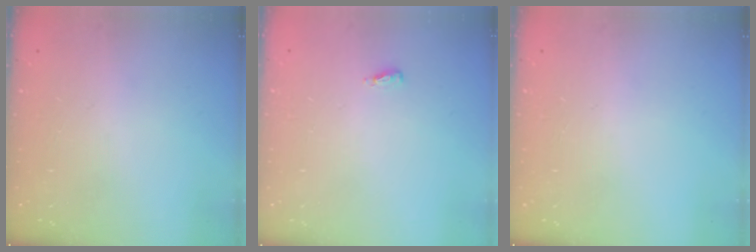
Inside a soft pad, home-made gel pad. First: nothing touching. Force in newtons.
{"total": 3.7, "press": 3.6, "slide": 1.0}
{"total": 0.0}